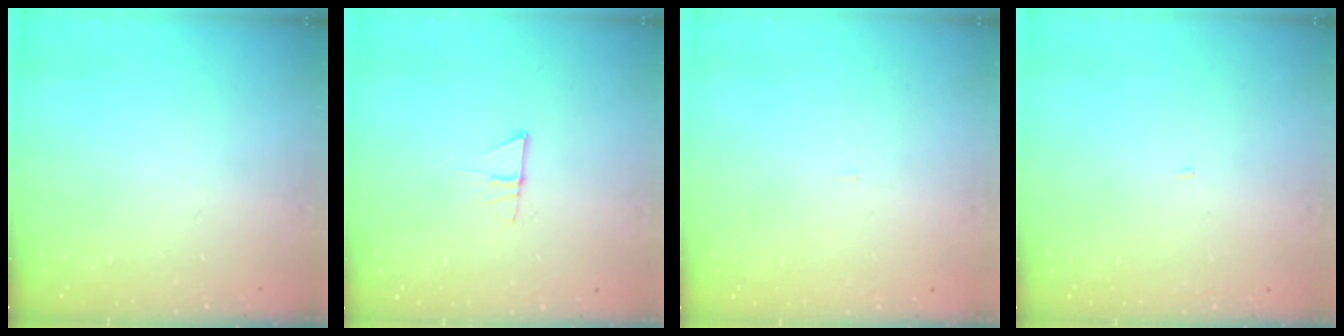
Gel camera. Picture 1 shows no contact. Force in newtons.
{"total": 7.0, "press": 7.0, "slide": 0.5}
{"total": 3.0, "press": 3.0, "slide": 0.2}
{"total": 2.1, "press": 2.1, "slide": 0.2}